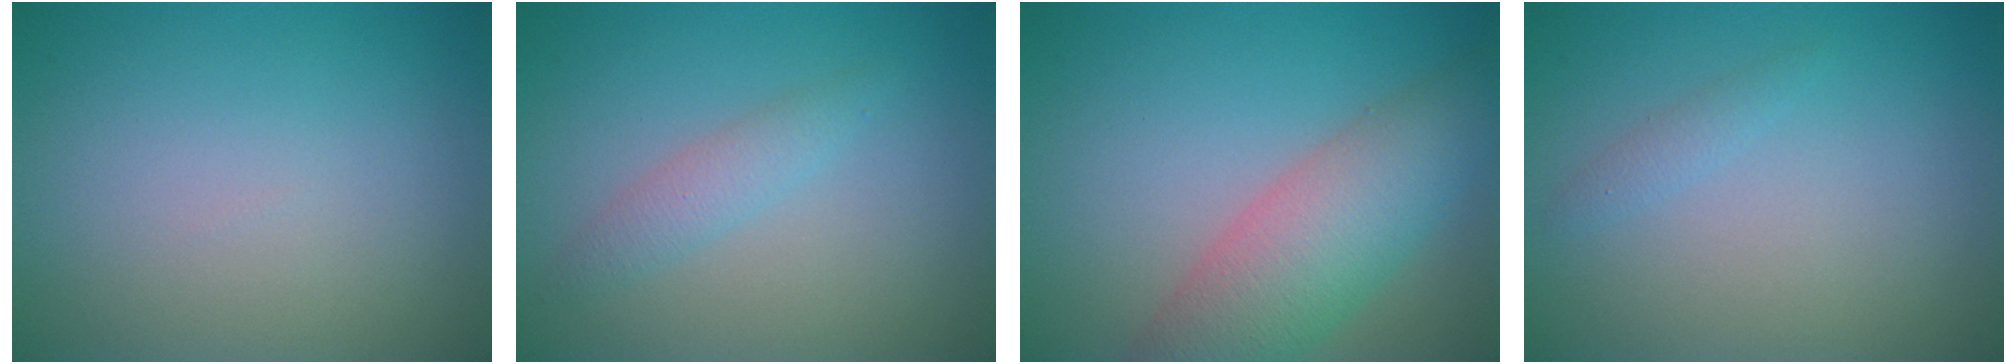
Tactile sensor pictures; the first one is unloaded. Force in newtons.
{"total": 1.8, "press": 1.8, "slide": 0.1}
{"total": 6.7, "press": 6.7, "slide": 0.4}
{"total": 0.8, "press": 0.8, "slide": 0.1}